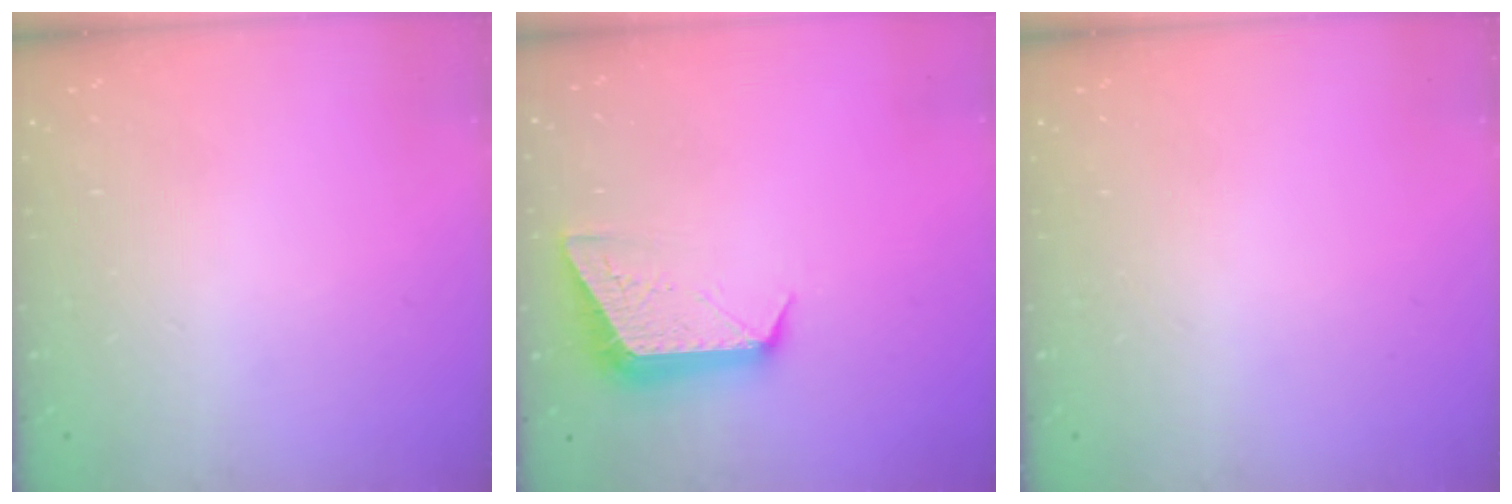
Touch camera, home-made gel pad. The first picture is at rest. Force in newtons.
{"total": 9.7, "press": 9.6, "slide": 0.6}
{"total": 0.0}